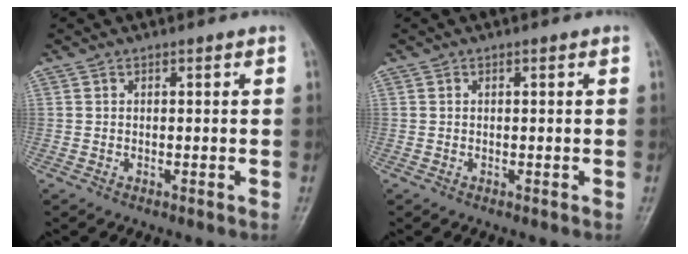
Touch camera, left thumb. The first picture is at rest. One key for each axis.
{"total": 0.0}